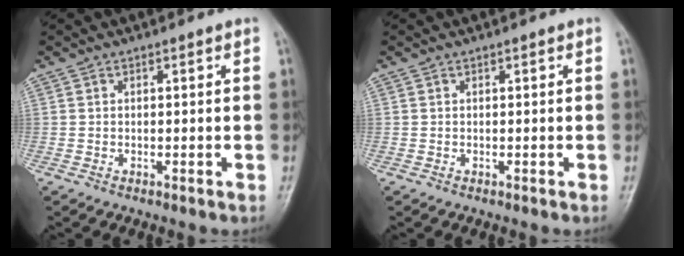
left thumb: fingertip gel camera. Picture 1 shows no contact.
{"total": 0.0}